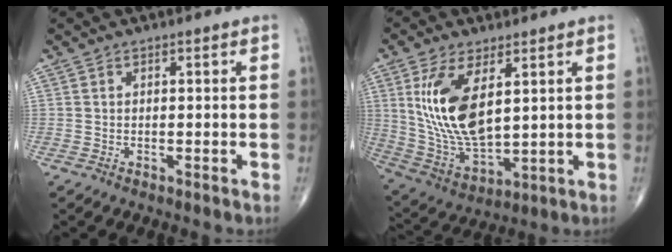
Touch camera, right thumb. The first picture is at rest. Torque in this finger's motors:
{"motor_torque": [-1.04, 1.47, 1.34, 0.53, 0.18]}